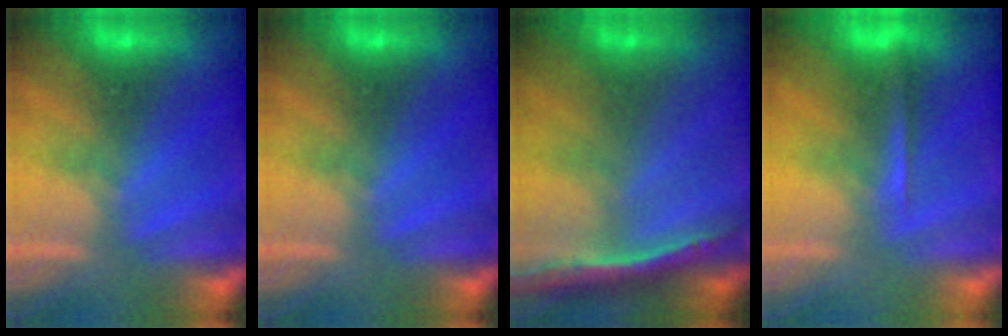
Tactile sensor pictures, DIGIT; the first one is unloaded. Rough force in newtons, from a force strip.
{"total": 0.0}
{"total": 1.3}
{"total": 1.4}